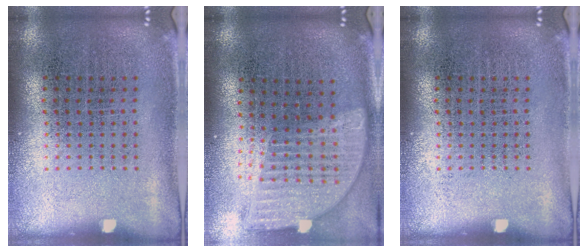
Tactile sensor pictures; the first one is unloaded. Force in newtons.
{"total": 1.9, "press": 1.6, "slide": 1.1}
{"total": 0.0}